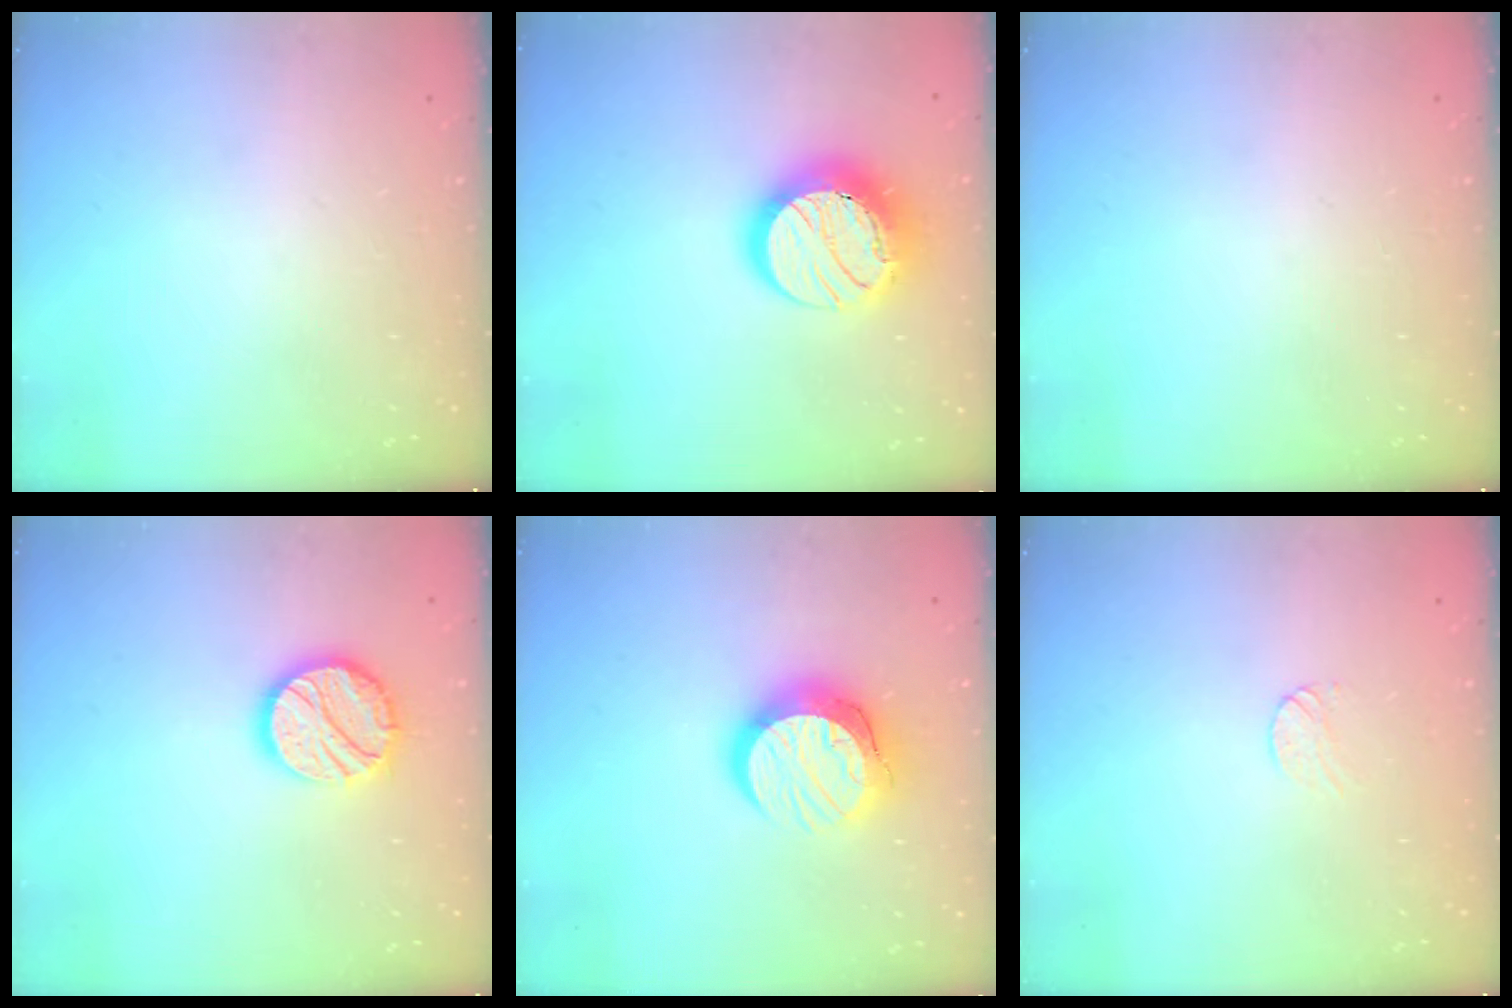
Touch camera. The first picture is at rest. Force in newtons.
{"total": 16.9, "press": 16.9, "slide": 1.4}
{"total": 0.0}
{"total": 13.9, "press": 13.8, "slide": 0.9}
{"total": 14.1, "press": 14.0, "slide": 1.1}
{"total": 4.5, "press": 4.5, "slide": 0.4}